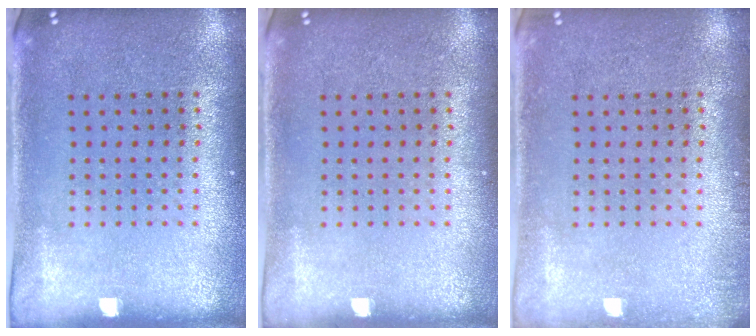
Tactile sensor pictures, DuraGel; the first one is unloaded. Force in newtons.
{"total": 0.0}
{"total": 0.8, "press": 0.8, "slide": 0.0}